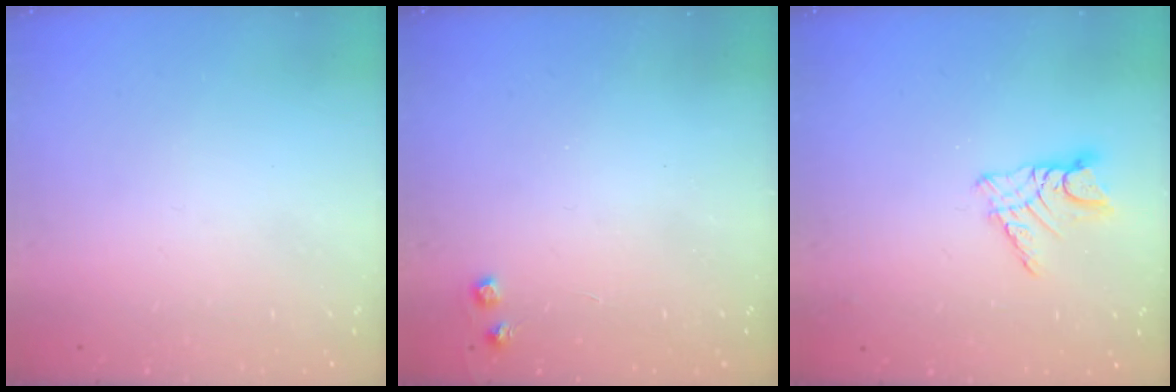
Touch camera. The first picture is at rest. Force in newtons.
{"total": 4.1, "press": 4.0, "slide": 0.5}
{"total": 7.7, "press": 7.7, "slide": 0.6}